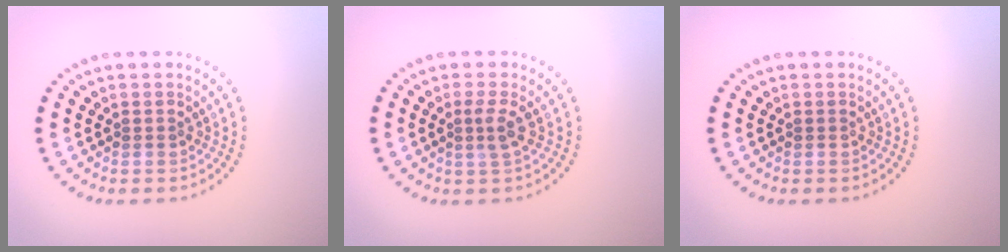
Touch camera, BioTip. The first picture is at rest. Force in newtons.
{"total": 1.8, "press": 1.3, "slide": 1.2}
{"total": 0.0}